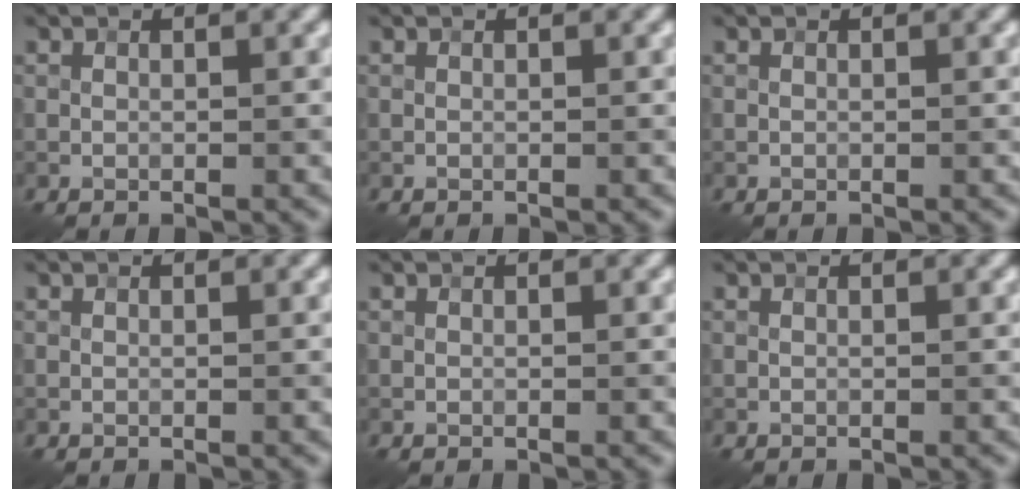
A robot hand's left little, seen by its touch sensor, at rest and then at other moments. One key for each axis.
{"total": 0.0}
{"total": 0.0}
{"total": 0.0}
{"total": 0.0}
{"total": 0.0}